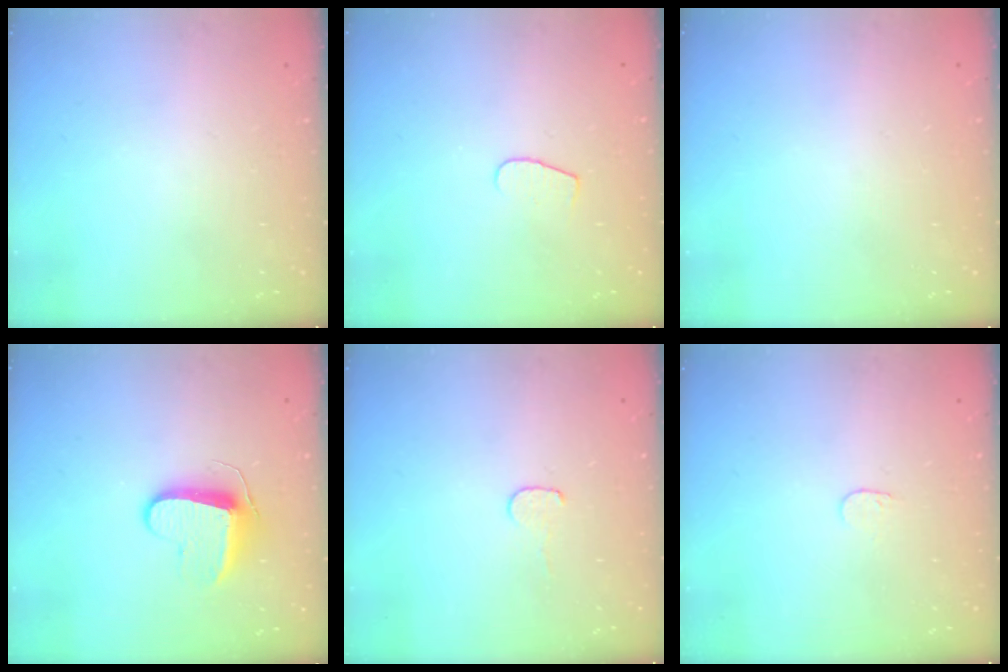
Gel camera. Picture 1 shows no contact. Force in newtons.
{"total": 4.6, "press": 4.5, "slide": 0.4}
{"total": 0.0}
{"total": 9.5, "press": 9.5, "slide": 0.7}
{"total": 3.7, "press": 3.6, "slide": 0.3}
{"total": 3.6, "press": 3.6, "slide": 0.3}